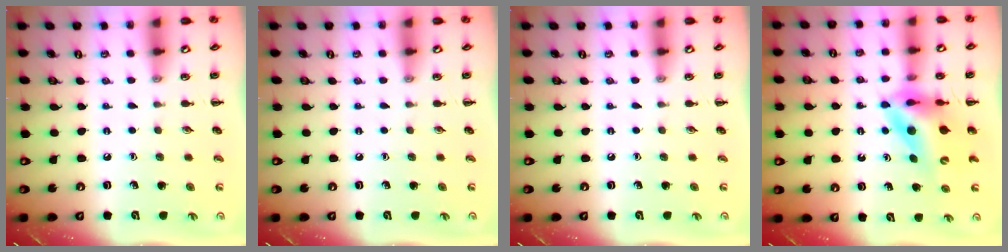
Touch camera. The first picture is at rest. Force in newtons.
{"total": 0.0}
{"total": 0.0}
{"total": 10.3, "press": 9.8, "slide": 3.2}